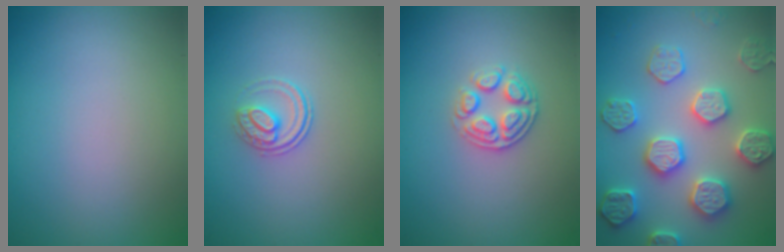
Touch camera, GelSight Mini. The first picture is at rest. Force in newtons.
{"total": 2.0, "press": 1.4, "slide": 1.3}
{"total": 2.6, "press": 2.4, "slide": 1.1}
{"total": 5.6, "press": 5.5, "slide": 1.2}